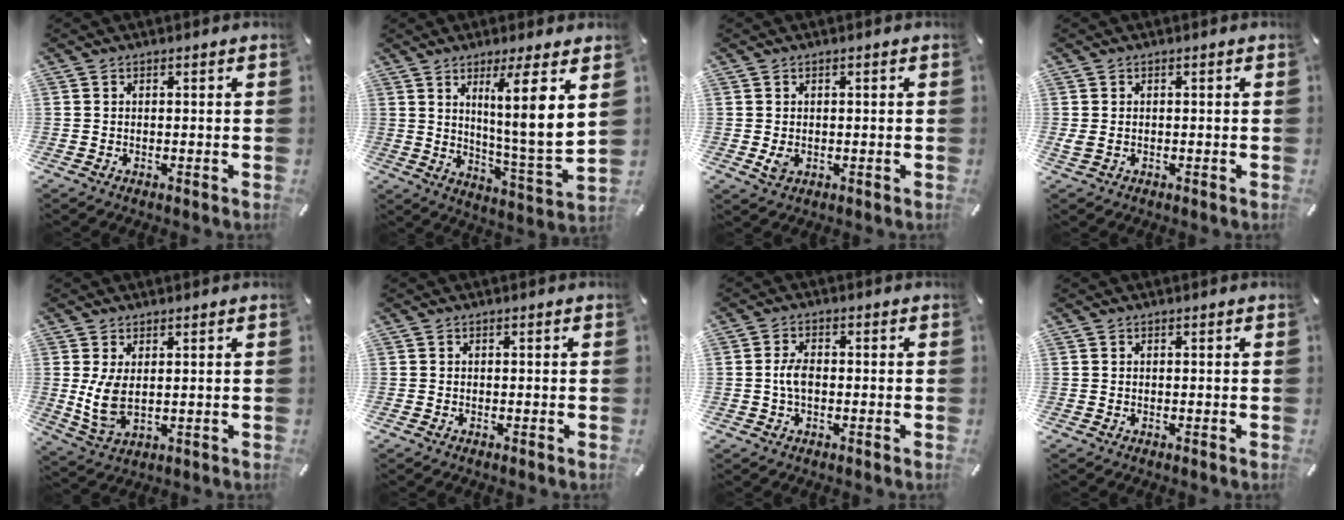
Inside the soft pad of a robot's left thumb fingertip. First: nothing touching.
{"total": 12.8, "force": [6.0, 0.7, 11.3], "torque": [-0.177, -0.042, 0.087]}
{"total": 2.1, "force": [-0.3, 1.7, 1.2], "torque": [-0.021, -0.005, -0.006]}
{"total": 1.5, "force": [-0.1, 1.1, 0.9], "torque": [-0.018, 0.002, 0.000]}
{"total": 7.1, "force": [1.1, 3.7, 6.0], "torque": [-0.142, -0.011, 0.020]}
{"total": 0.0}
{"total": 4.2, "force": [-0.4, 2.6, 3.3], "torque": [-0.076, 0.001, -0.009]}
{"total": 0.0}